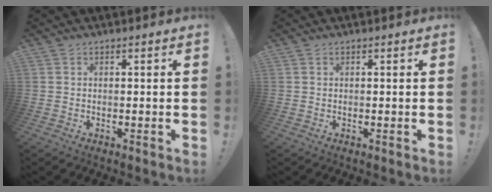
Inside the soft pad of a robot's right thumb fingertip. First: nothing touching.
{"total": 0.0}